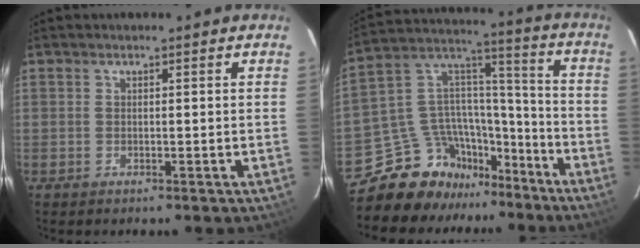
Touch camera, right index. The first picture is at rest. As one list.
[{"total": 15.8, "force": [-13.0, 8.3, 3.5], "torque": [-0.085, 0.071, -0.214]}]